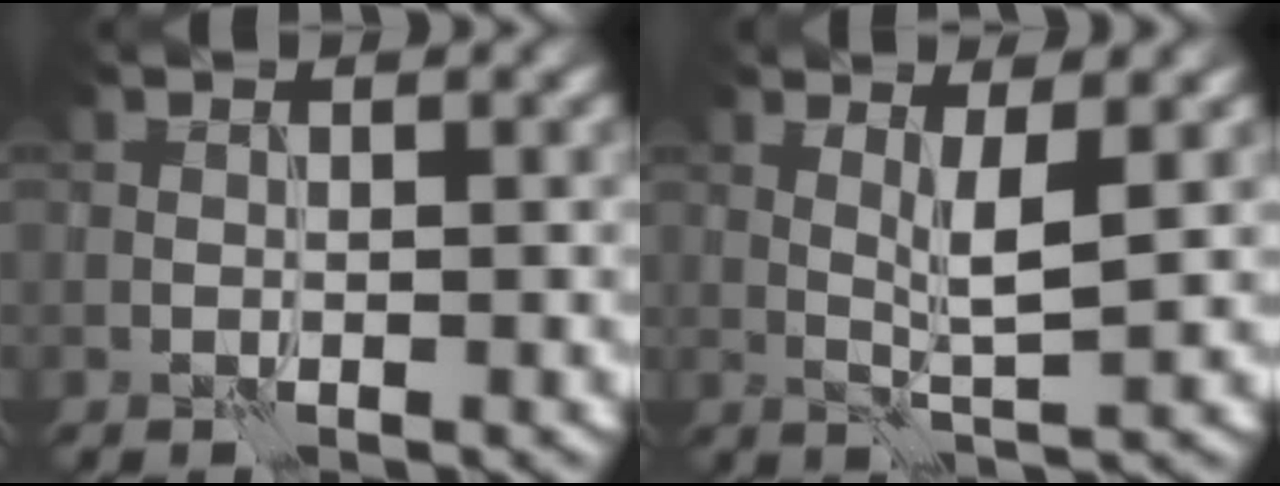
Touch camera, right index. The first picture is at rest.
{"total": 2.7, "force": [0.6, 0.2, 2.6], "torque": [-0.048, -0.009, 0.015]}